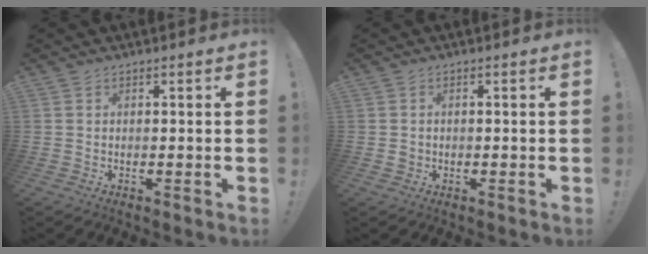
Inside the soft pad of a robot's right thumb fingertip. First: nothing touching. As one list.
[{"total": 1.1, "force": [-0.2, 1.1, 0.3], "torque": [-0.003, 0.002, -0.004]}]